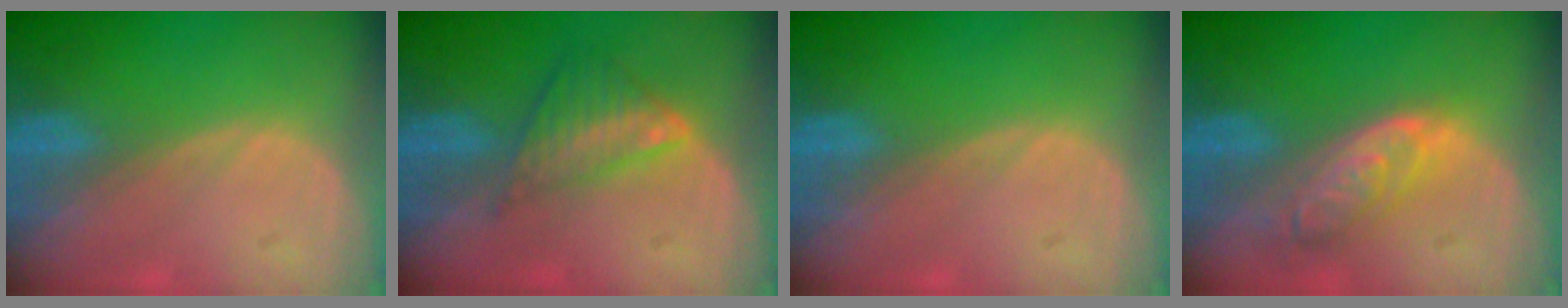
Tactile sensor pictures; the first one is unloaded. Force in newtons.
{"total": 6.0, "press": 5.2, "slide": 3.0}
{"total": 0.0}
{"total": 6.3, "press": 5.7, "slide": 2.8}